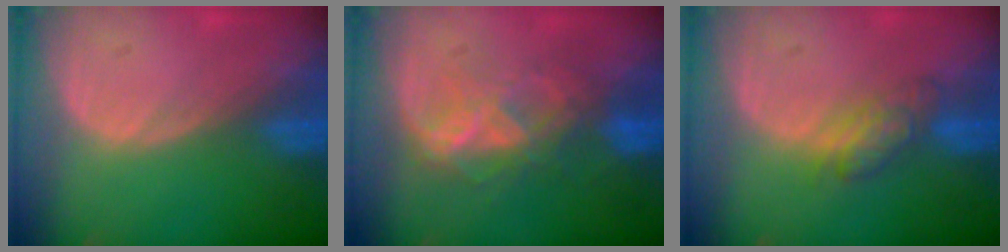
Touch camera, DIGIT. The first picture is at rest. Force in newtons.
{"total": 6.7, "press": 6.5, "slide": 1.5}
{"total": 5.0, "press": 4.6, "slide": 2.0}